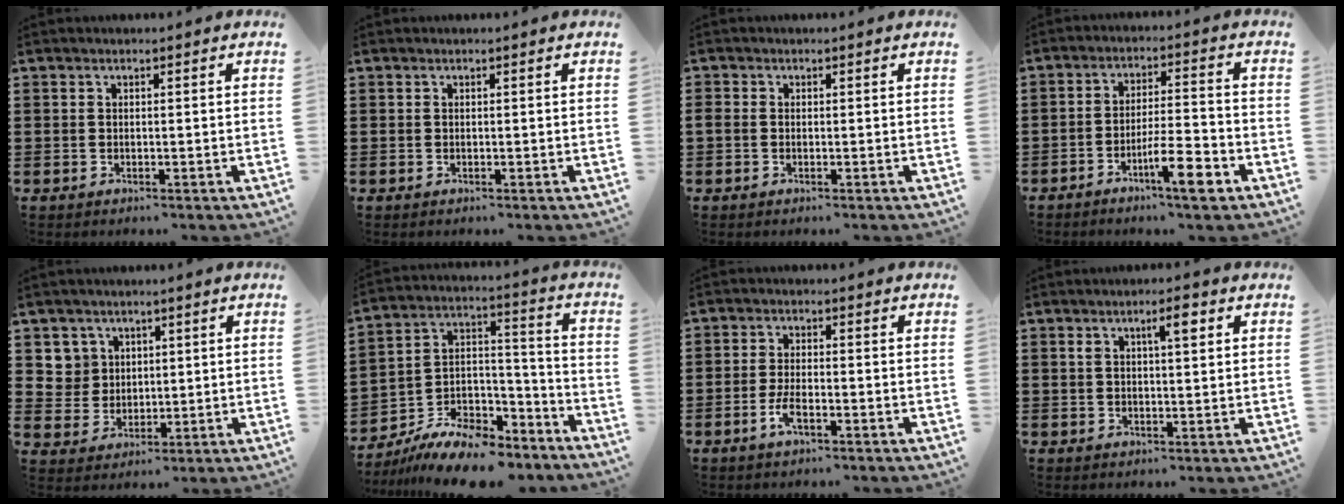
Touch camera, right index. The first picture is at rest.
{"total": 0.0}
{"total": 0.8, "force": [-0.3, 0.6, 0.4], "torque": [-0.017, 0.000, -0.009]}
{"total": 7.8, "force": [-4.4, 1.7, 6.2], "torque": [-0.110, 0.004, -0.077]}
{"total": 4.9, "force": [2.1, 4.4, 0.5], "torque": [-0.034, 0.016, 0.040]}
{"total": 10.6, "force": [-9.4, 3.2, 3.7], "torque": [-0.069, 0.028, -0.180]}
{"total": 3.3, "force": [-1.6, 1.0, 2.6], "torque": [-0.058, -0.002, -0.032]}
{"total": 3.9, "force": [1.7, 0.9, 3.4], "torque": [-0.055, 0.002, 0.022]}